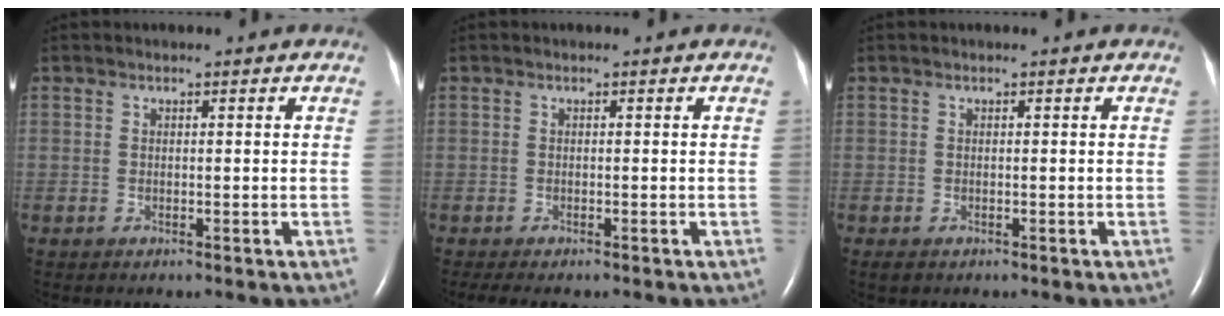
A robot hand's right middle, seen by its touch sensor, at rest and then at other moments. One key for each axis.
{"total": 3.1, "fx": -2.5, "fy": 0.8, "fz": 1.7, "tx": -0.026, "ty": -0.010, "tz": -0.032}
{"total": 1.0, "fx": -0.6, "fy": 0.6, "fz": 0.5, "tx": -0.013, "ty": -0.002, "tz": -0.005}